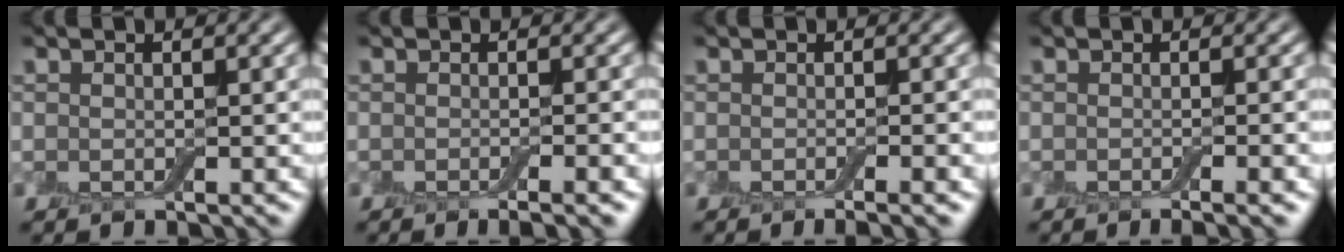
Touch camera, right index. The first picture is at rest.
{"total": 2.8, "force": [-1.4, 0.7, 2.4], "torque": [-0.019, 0.000, -0.020]}
{"total": 2.7, "force": [-1.2, 0.7, 2.3], "torque": [-0.017, -0.001, -0.017]}
{"total": 2.6, "force": [-1.2, 0.7, 2.3], "torque": [-0.017, 0.000, -0.016]}